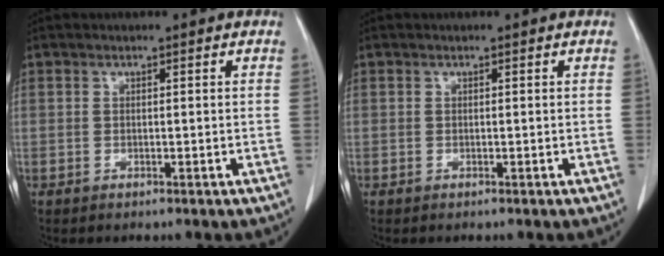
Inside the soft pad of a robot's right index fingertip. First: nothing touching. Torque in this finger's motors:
{"motor_torque": [0.00, 0.00, 0.00, 0.00]}